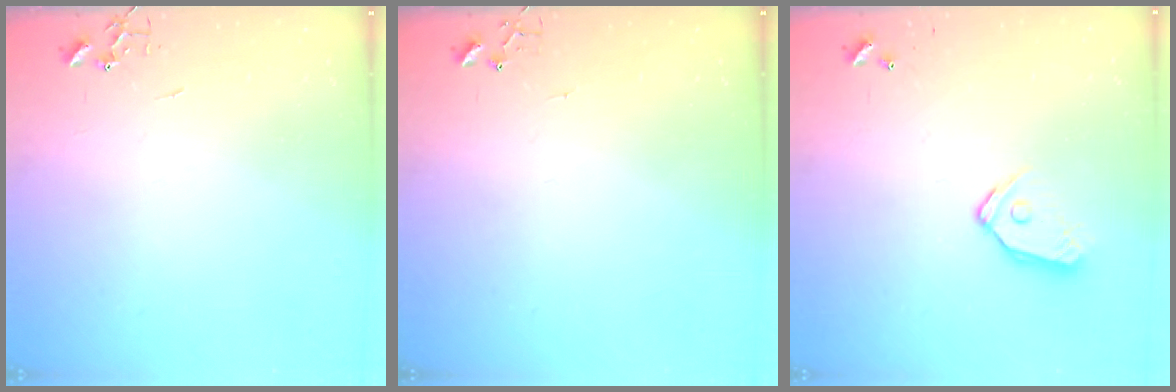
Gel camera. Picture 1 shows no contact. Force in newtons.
{"total": 3.6, "press": 3.6, "slide": 0.4}
{"total": 9.8, "press": 9.8, "slide": 0.9}